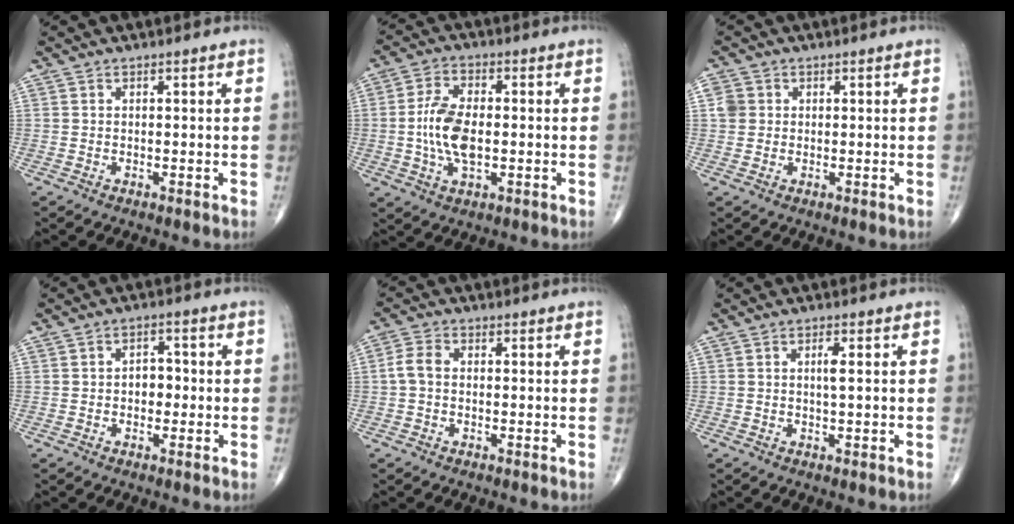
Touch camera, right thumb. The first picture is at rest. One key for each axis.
{"total": 9.8, "fx": -0.7, "fy": 5.1, "fz": 8.3, "tx": -0.163, "ty": 0.004, "tz": -0.014}
{"total": 2.8, "fx": 0.5, "fy": 2.6, "fz": 1.0, "tx": -0.008, "ty": 0.004, "tz": 0.010}
{"total": 3.8, "fx": -0.4, "fy": 2.7, "fz": 2.7, "tx": -0.024, "ty": 0.015, "tz": -0.010}
{"total": 3.4, "fx": -0.2, "fy": 2.3, "fz": 2.5, "tx": -0.050, "ty": 0.010, "tz": -0.012}
{"total": 2.3, "fx": 0.3, "fy": 0.4, "fz": 2.2, "tx": -0.040, "ty": -0.001, "tz": 0.004}